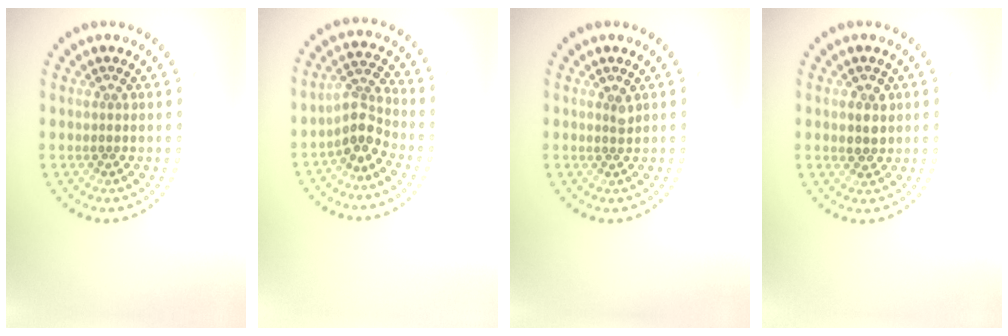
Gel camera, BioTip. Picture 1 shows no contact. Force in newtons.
{"total": 2.8, "press": 2.1, "slide": 1.8}
{"total": 0.7, "press": 0.6, "slide": 0.5}
{"total": 2.0, "press": 1.9, "slide": 0.6}